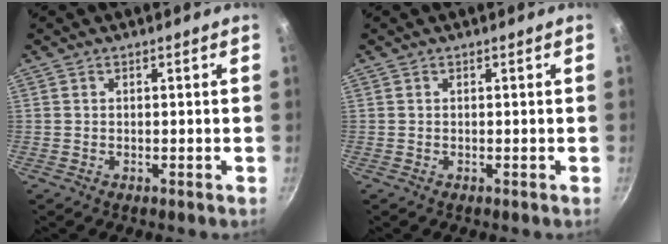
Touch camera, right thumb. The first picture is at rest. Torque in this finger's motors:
{"motor_torque": [0.32, -0.03, -0.05, -0.20, -0.02]}